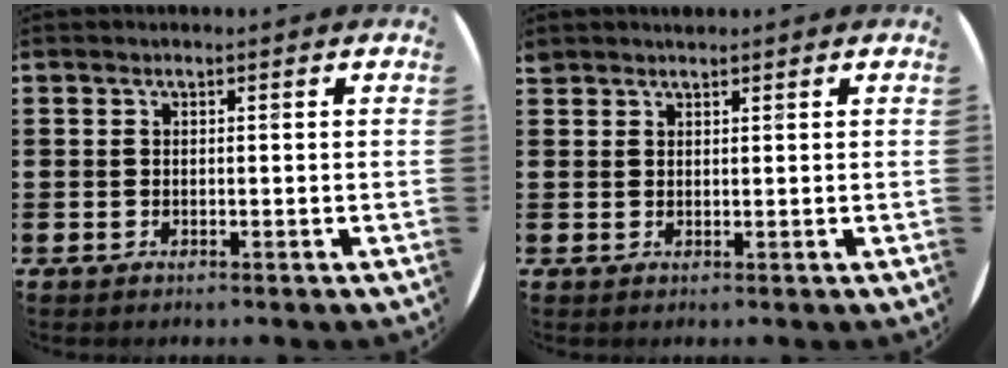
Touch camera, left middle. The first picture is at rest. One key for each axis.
{"total": 1.1, "fx": 1.0, "fy": 0.3, "fz": -0.1, "tx": 0.001, "ty": 0.001, "tz": 0.021}